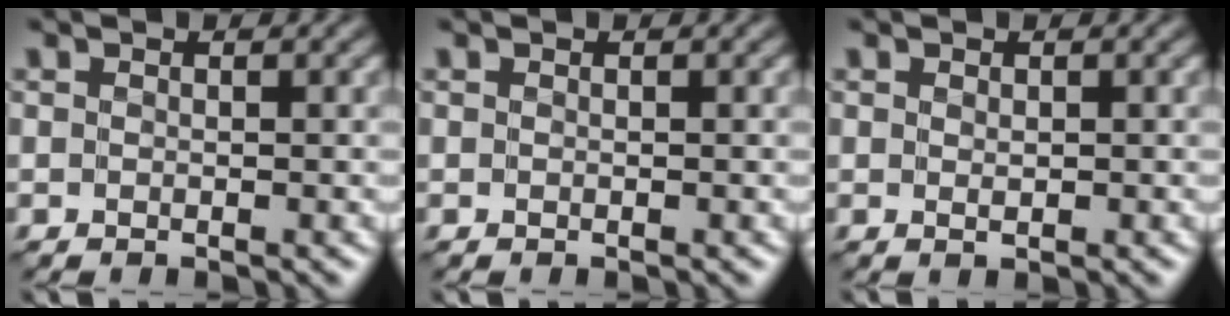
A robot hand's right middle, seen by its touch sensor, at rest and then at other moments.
{"total": 0.0}
{"total": 0.7, "force": [0.1, 0.4, 0.5], "torque": [-0.009, 0.001, 0.003]}